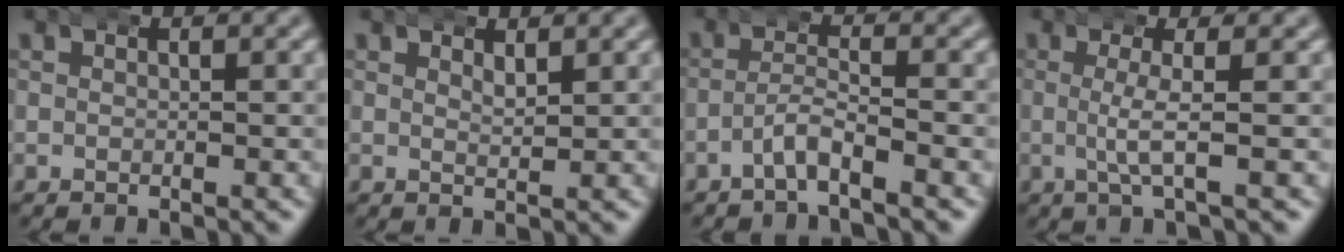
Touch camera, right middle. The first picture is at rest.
{"total": 1.2, "force": [1.0, 0.1, 0.6], "torque": [-0.010, -0.008, 0.020]}
{"total": 2.4, "force": [-2.1, 0.1, 1.3], "torque": [-0.017, 0.008, -0.044]}
{"total": 2.7, "force": [0.2, -0.3, 2.6], "torque": [-0.050, 0.000, 0.002]}